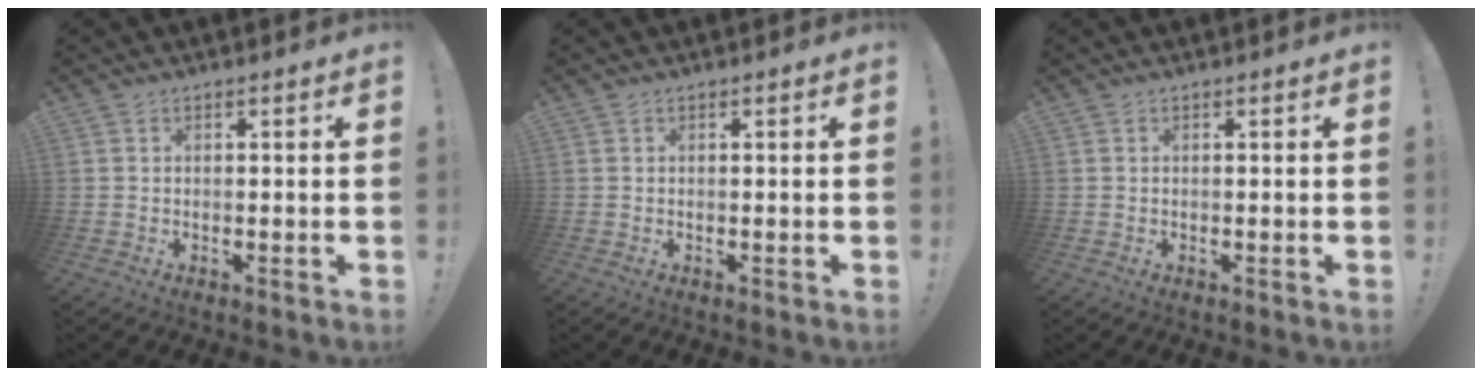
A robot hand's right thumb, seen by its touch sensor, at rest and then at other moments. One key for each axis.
{"total": 0.0}
{"total": 0.0}